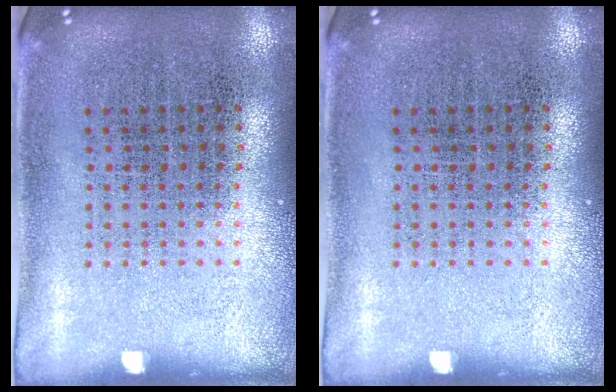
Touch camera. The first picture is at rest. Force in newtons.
{"total": 0.0}